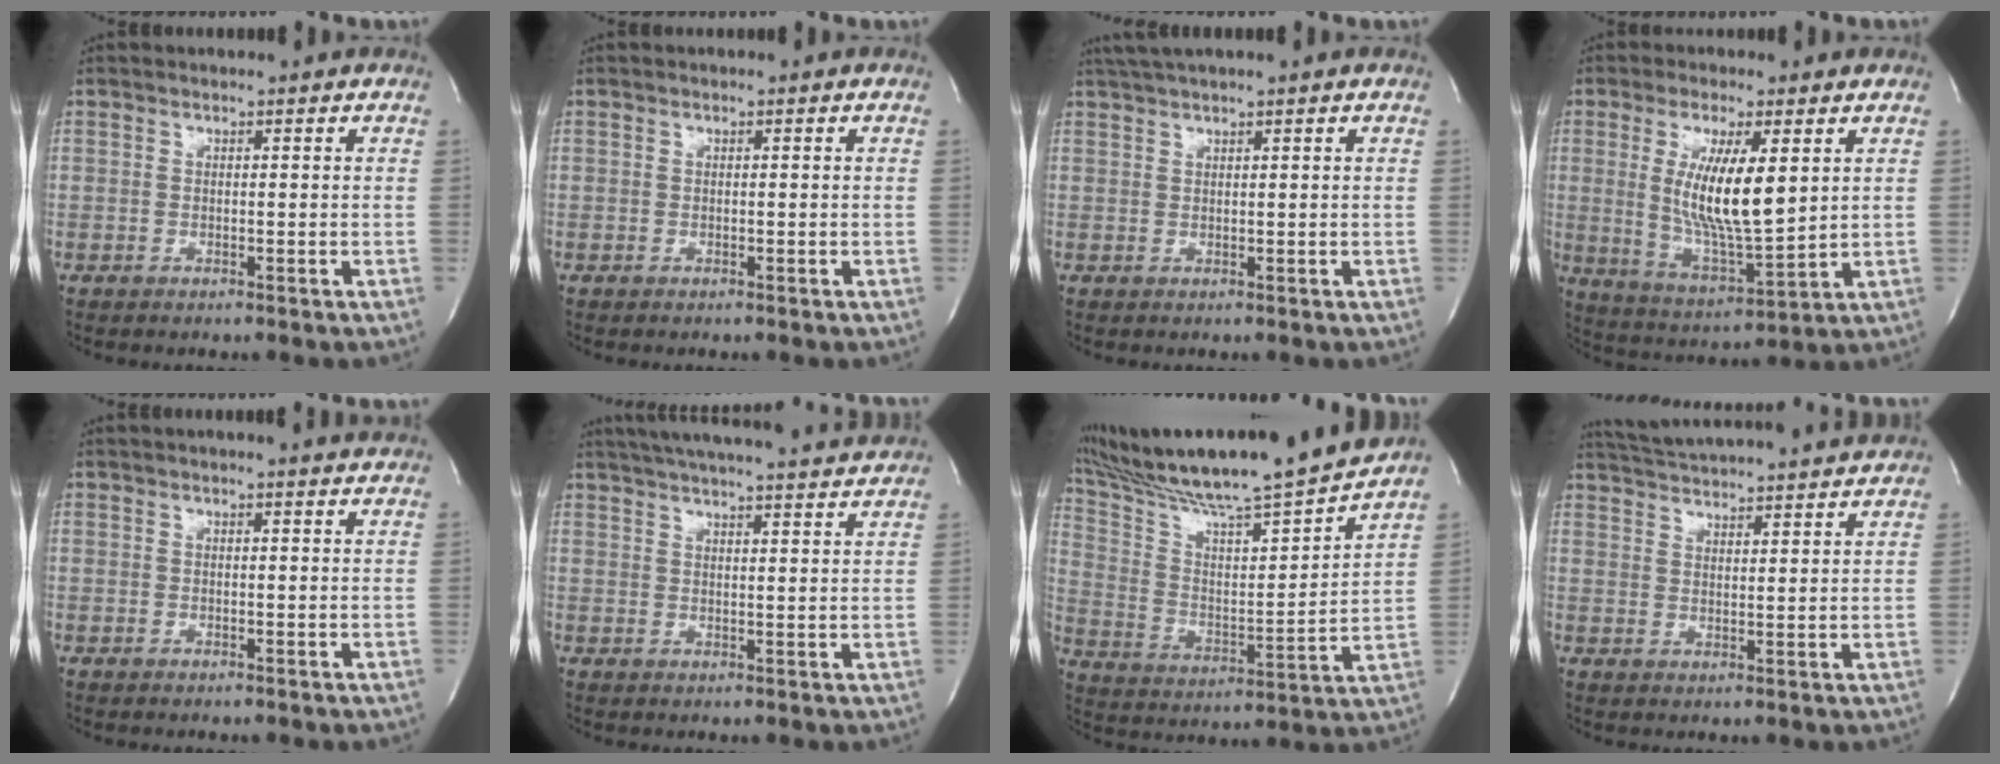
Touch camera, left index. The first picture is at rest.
{"total": 0.0}
{"total": 3.8, "force": [3.2, -0.7, 2.0], "torque": [-0.031, 0.026, 0.061]}
{"total": 11.5, "force": [2.4, 2.2, 11.0], "torque": [-0.221, -0.027, 0.049]}
{"total": 5.1, "force": [4.8, -0.2, 1.6], "torque": [-0.021, 0.014, 0.046]}
{"total": 20.5, "force": [19.0, 1.0, 7.8], "torque": [-0.131, 0.012, 0.252]}
{"total": 22.6, "force": [19.9, -0.3, 10.8], "torque": [-0.197, -0.037, 0.317]}
{"total": 18.3, "force": [17.3, 0.6, 6.0], "torque": [-0.110, 0.013, 0.243]}